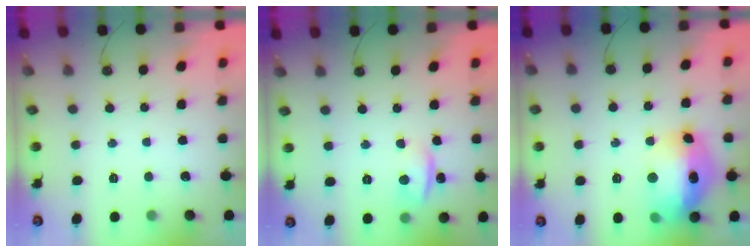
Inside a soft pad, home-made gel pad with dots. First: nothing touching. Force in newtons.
{"total": 1.6, "press": 1.4, "slide": 0.7}
{"total": 17.7, "press": 17.7, "slide": 1.5}